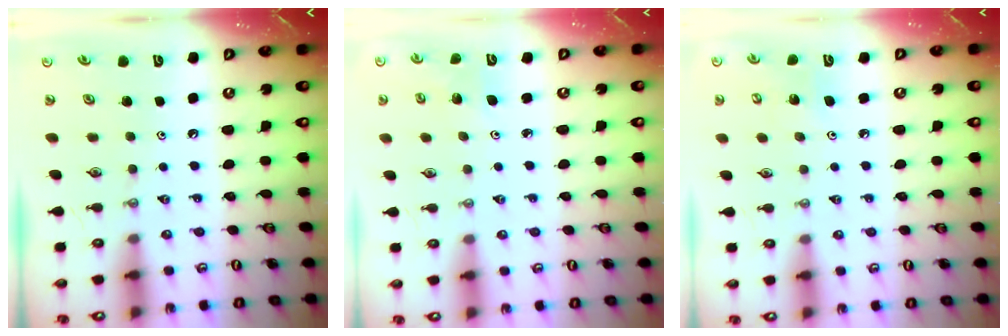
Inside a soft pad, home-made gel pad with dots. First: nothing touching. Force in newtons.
{"total": 2.8, "press": 2.7, "slide": 1.0}
{"total": 4.8, "press": 4.7, "slide": 0.9}